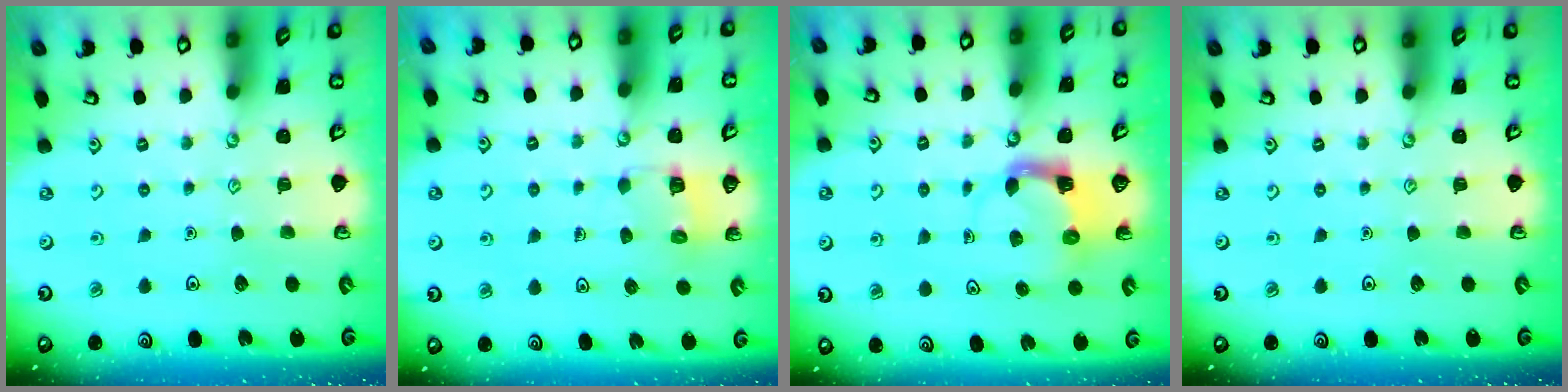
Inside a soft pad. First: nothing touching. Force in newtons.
{"total": 5.0, "press": 5.0, "slide": 0.3}
{"total": 3.8, "press": 3.7, "slide": 0.7}
{"total": 0.0}